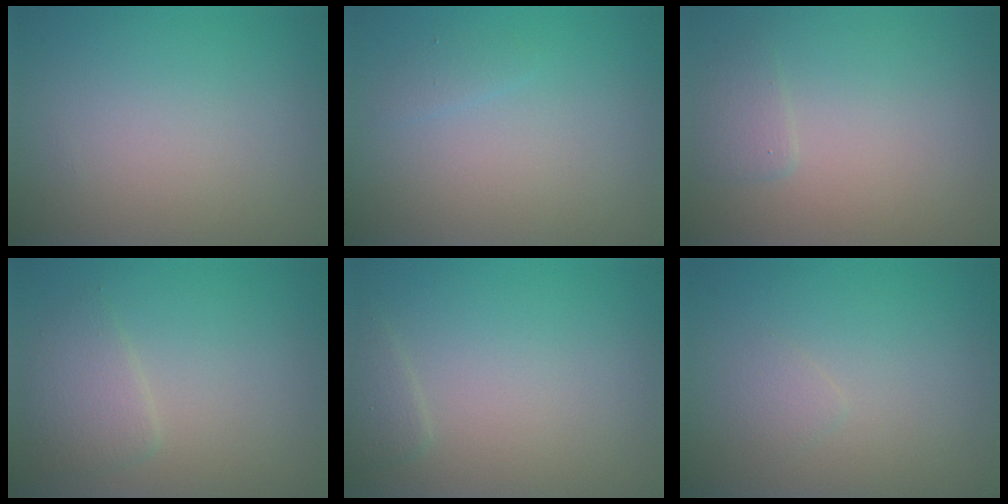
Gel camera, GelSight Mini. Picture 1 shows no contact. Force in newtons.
{"total": 0.7, "press": 0.7, "slide": 0.1}
{"total": 1.1, "press": 1.1, "slide": 0.2}
{"total": 2.3, "press": 2.3, "slide": 0.1}
{"total": 1.1, "press": 1.1, "slide": 0.1}
{"total": 0.8, "press": 0.8, "slide": 0.1}